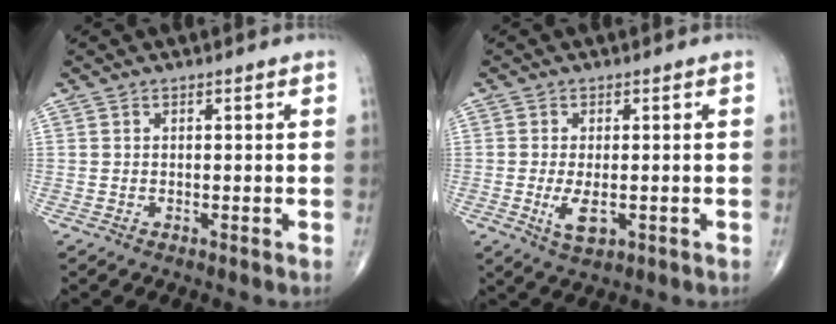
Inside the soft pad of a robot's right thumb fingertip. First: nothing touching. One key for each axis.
{"total": 4.6, "fx": -1.1, "fy": 2.1, "fz": 4.0, "tx": -0.076, "ty": -0.010, "tz": -0.015}